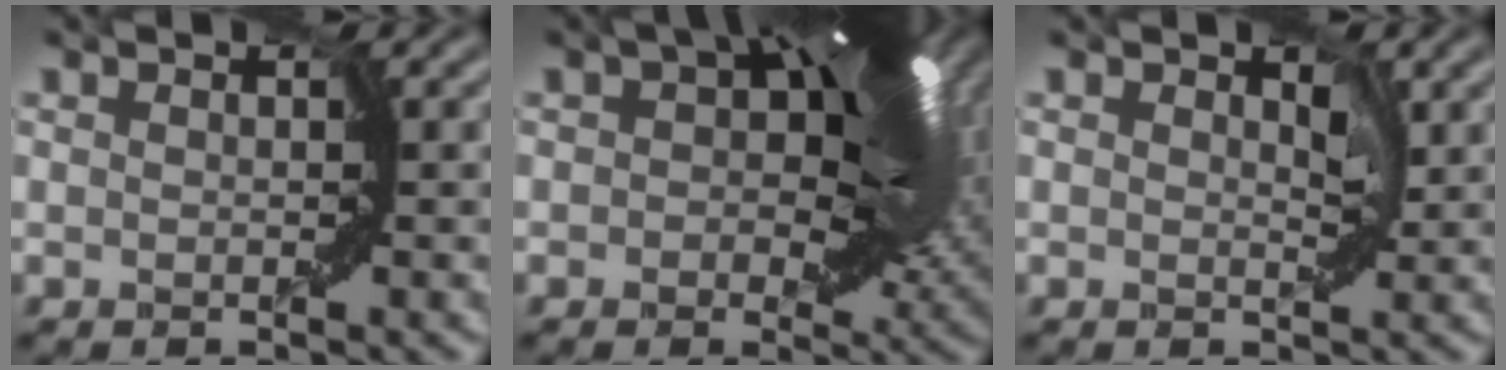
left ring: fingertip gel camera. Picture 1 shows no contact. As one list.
[{"total": 11.1, "force": [3.4, 5.6, 8.9], "torque": [-0.104, 0.026, 0.034]}, {"total": 0.9, "force": [0.5, 0.2, 0.7], "torque": [-0.019, 0.003, 0.012]}]